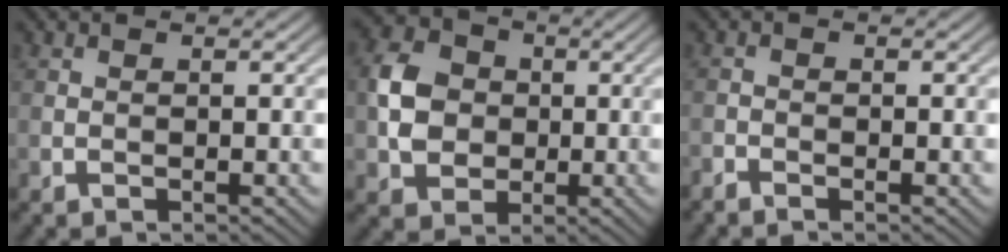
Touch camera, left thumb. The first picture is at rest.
{"total": 6.6, "force": [0.0, 5.7, 3.2], "torque": [-0.071, 0.006, -0.006]}
{"total": 1.1, "force": [-1.0, 0.1, 0.3], "torque": [-0.007, -0.004, -0.026]}